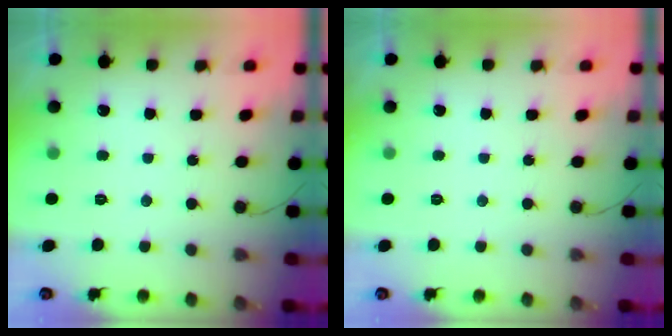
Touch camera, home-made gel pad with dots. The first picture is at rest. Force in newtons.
{"total": 0.0}